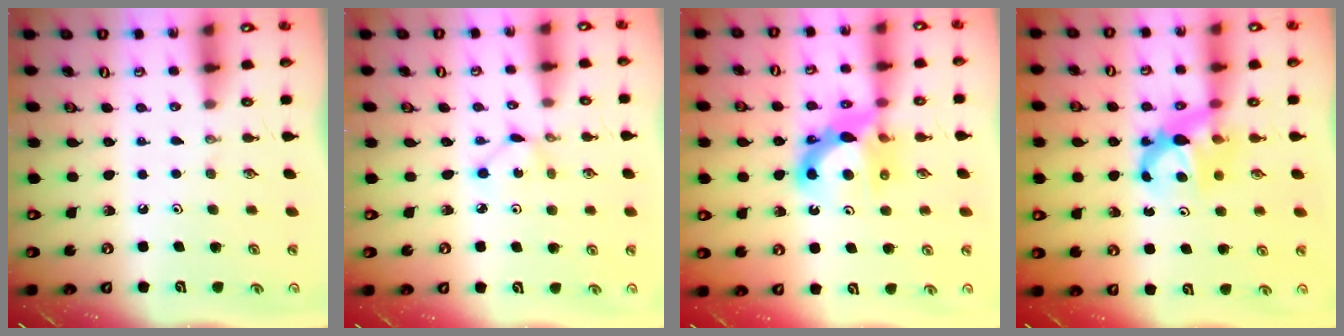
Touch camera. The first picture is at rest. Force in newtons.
{"total": 1.9, "press": 1.9, "slide": 0.2}
{"total": 11.0, "press": 10.9, "slide": 1.0}
{"total": 6.9, "press": 6.9, "slide": 0.4}